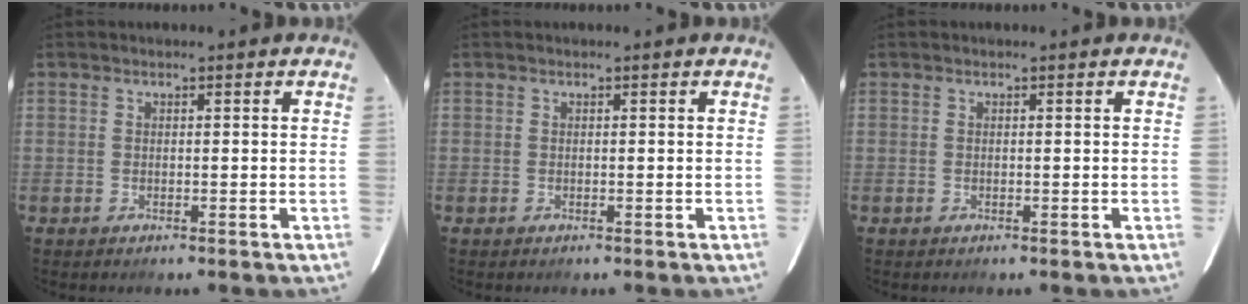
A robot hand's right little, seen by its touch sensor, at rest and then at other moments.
{"total": 0.0}
{"total": 0.0}